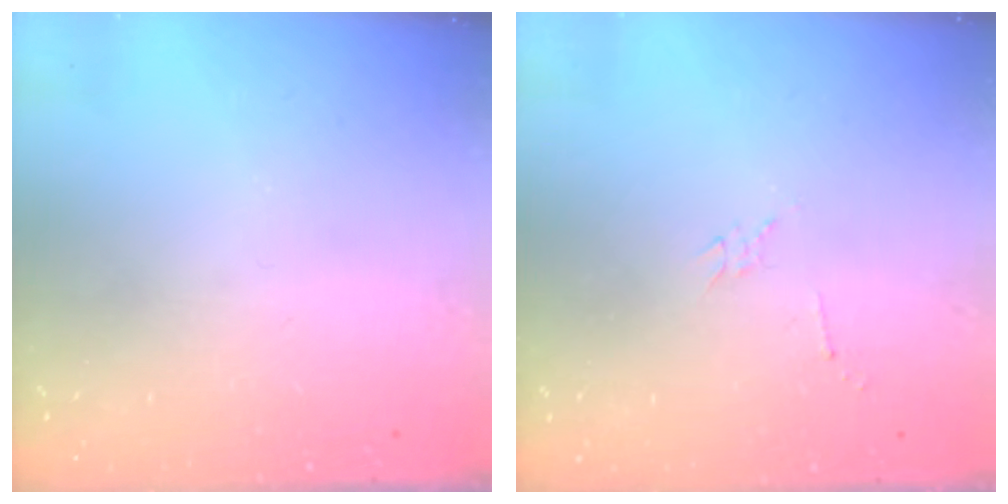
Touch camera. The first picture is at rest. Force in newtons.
{"total": 2.3, "press": 2.3, "slide": 0.4}